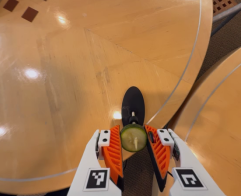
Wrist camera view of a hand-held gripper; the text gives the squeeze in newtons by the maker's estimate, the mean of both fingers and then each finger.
{"total": 7.6, "left": 7.7, "right": 7.5}